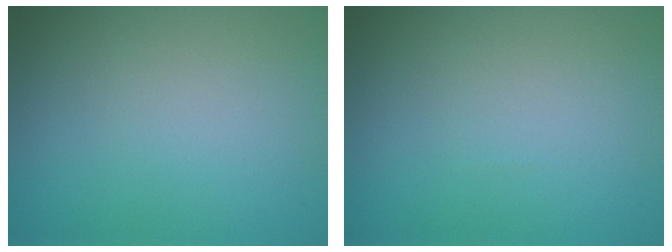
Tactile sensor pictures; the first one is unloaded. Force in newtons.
{"total": 0.0}